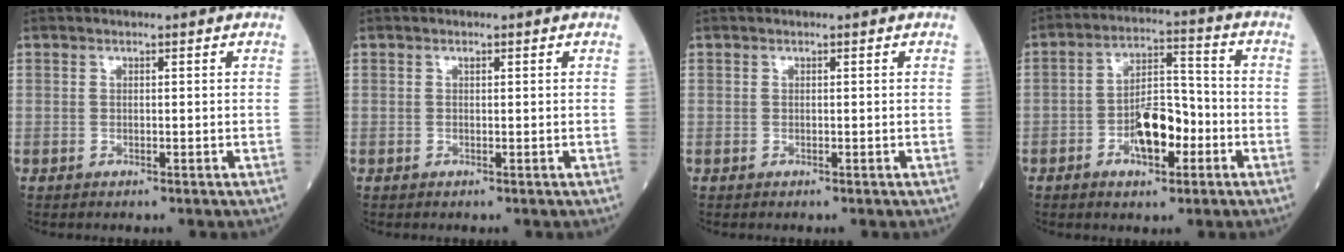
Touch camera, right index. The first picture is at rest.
{"total": 0.0}
{"total": 0.0}
{"total": 8.7, "force": [-3.2, 3.5, 7.3], "torque": [-0.132, 0.015, -0.053]}